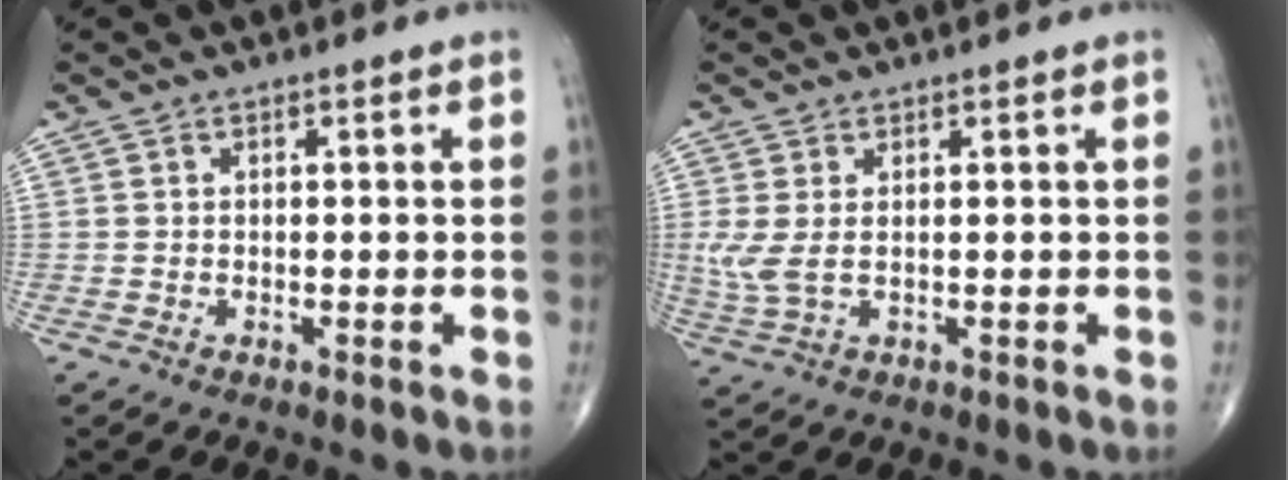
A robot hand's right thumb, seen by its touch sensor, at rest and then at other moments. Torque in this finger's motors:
{"motor_torque": [-0.27, -0.06, 0.57, 0.25, 0.07]}